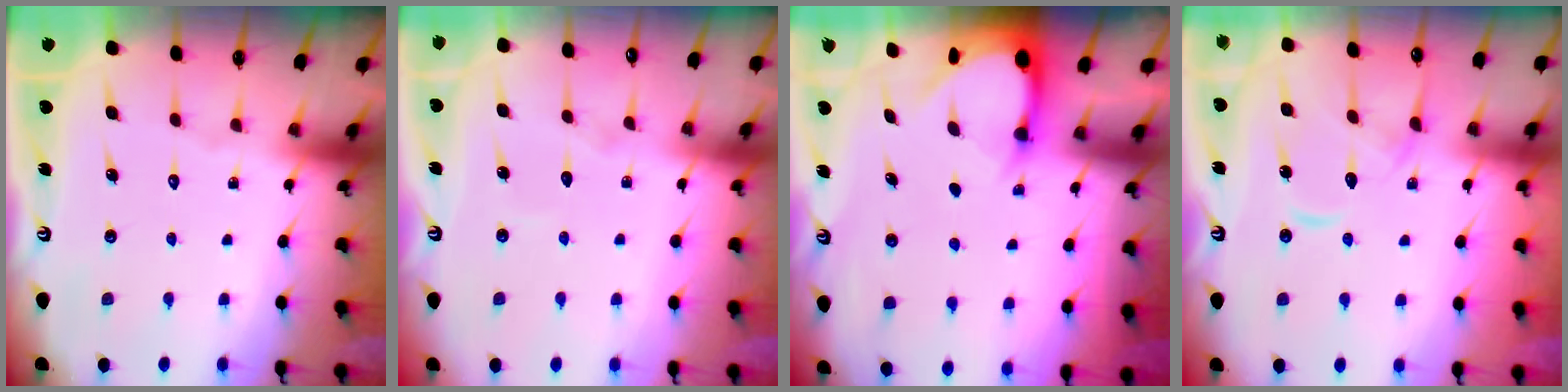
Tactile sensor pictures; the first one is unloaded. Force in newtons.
{"total": 4.1, "press": 4.0, "slide": 0.3}
{"total": 3.3, "press": 3.3, "slide": 0.2}
{"total": 11.6, "press": 11.6, "slide": 1.0}